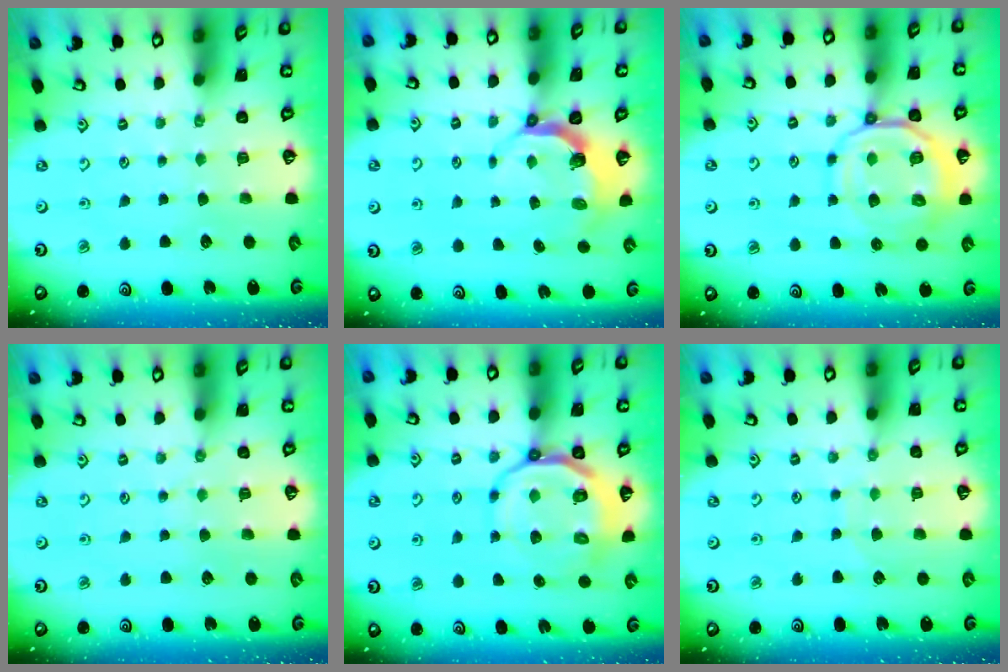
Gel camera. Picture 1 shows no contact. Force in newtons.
{"total": 4.7, "press": 3.3, "slide": 3.4}
{"total": 14.0, "press": 14.0, "slide": 1.5}
{"total": 2.7, "press": 2.7, "slide": 0.5}
{"total": 11.0, "press": 10.6, "slide": 2.7}
{"total": 6.3, "press": 6.3, "slide": 0.6}